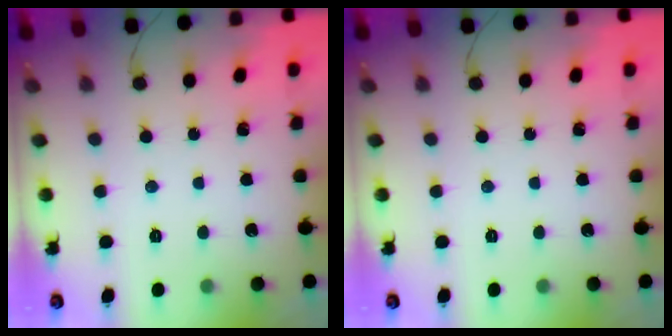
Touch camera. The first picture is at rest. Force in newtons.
{"total": 0.0}